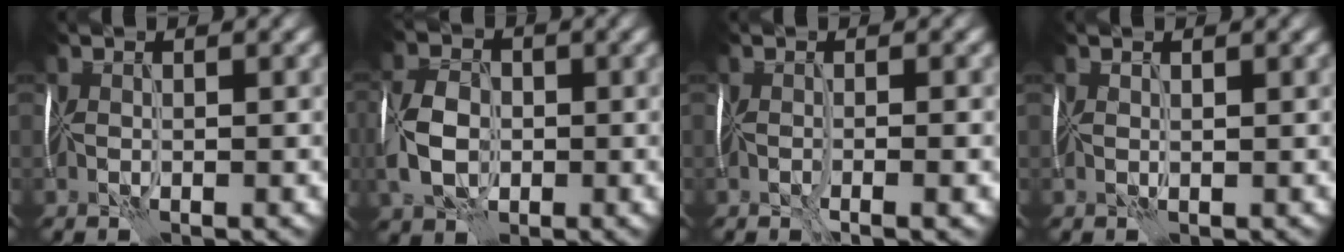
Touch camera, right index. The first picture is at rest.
{"total": 5.6, "force": [-1.1, 4.1, 3.7], "torque": [-0.080, 0.004, -0.031]}
{"total": 2.8, "force": [-1.3, 0.5, 2.5], "torque": [-0.038, -0.005, -0.022]}
{"total": 0.0}